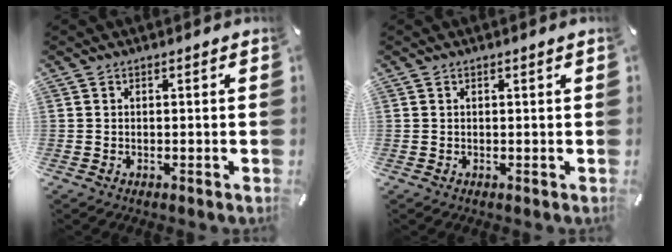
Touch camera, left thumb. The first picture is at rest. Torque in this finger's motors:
{"motor_torque": [-0.01, -0.08, -0.06, -0.05, -0.06]}